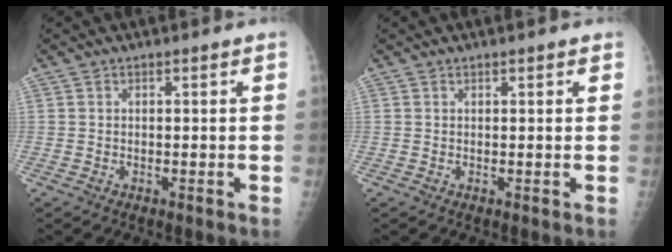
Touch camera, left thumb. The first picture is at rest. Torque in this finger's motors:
{"motor_torque": [-0.03, 0.10, -0.05, 0.17, -0.02]}